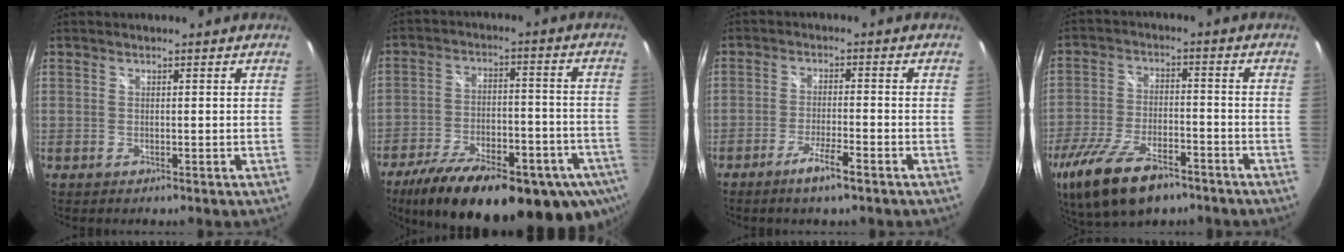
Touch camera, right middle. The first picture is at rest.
{"total": 29.0, "force": [-18.5, 11.5, 19.1], "torque": [-0.327, -0.051, -0.251]}
{"total": 5.2, "force": [-3.4, 0.1, 3.8], "torque": [-0.087, -0.005, -0.063]}
{"total": 16.2, "force": [-10.8, 6.6, 10.2], "torque": [-0.221, -0.038, -0.188]}